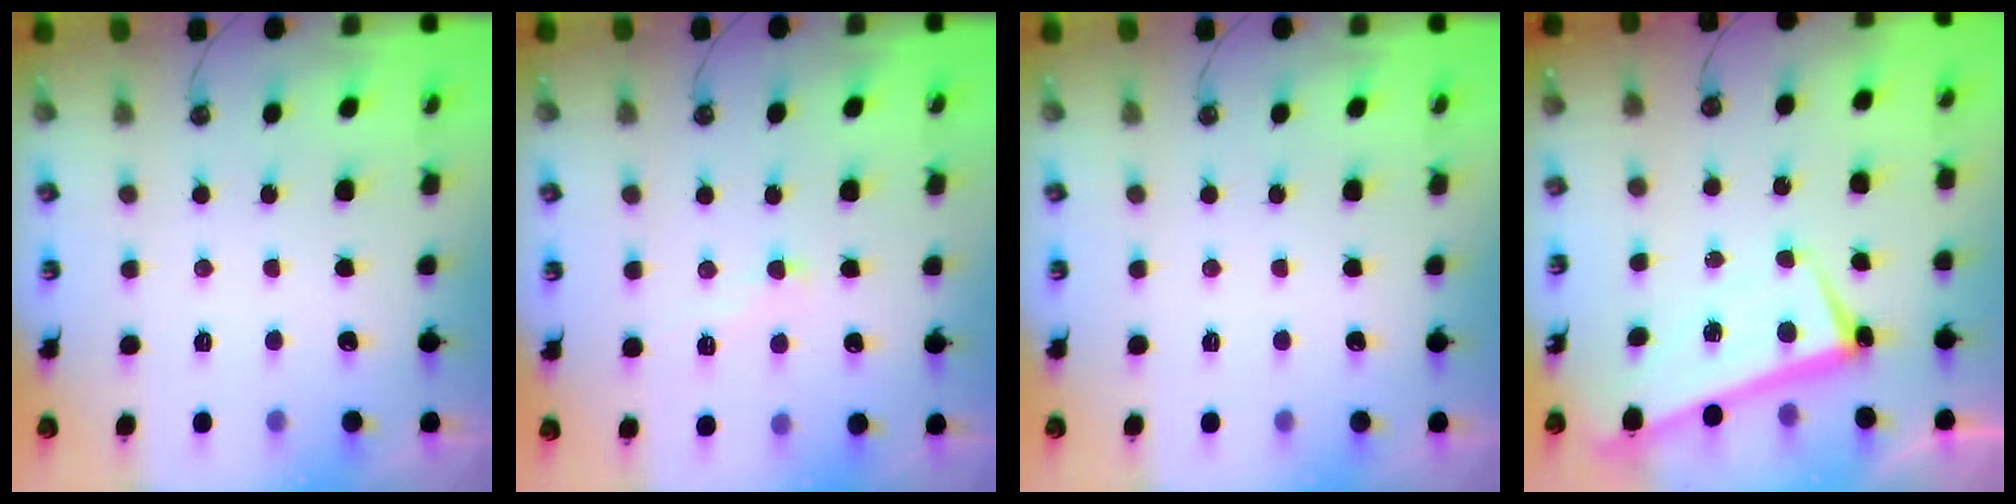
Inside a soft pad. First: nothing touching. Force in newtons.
{"total": 0.8, "press": 0.8, "slide": 0.3}
{"total": 0.0}
{"total": 1.0, "press": 0.8, "slide": 0.5}